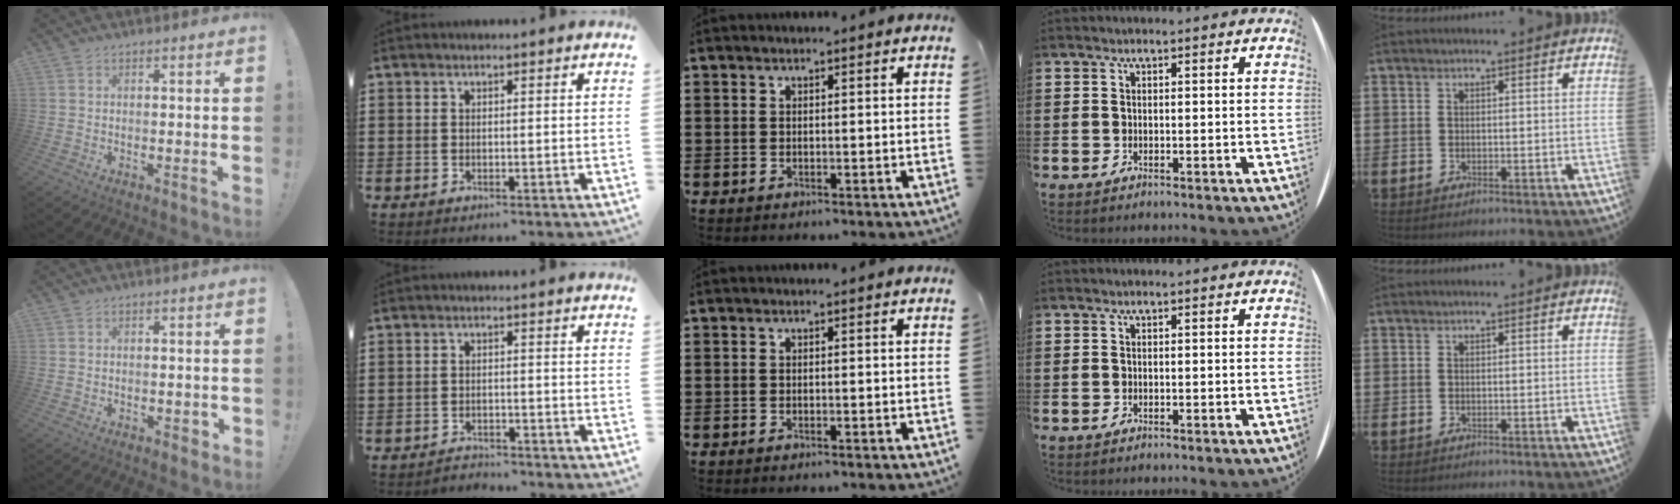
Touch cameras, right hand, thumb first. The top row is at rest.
{"thumb": {"total": 2.0, "force": [-0.4, 1.4, 1.3], "torque": [-0.011, 0.002, -0.005]}, "index": {"total": 2.0, "force": [-2.0, 0.2, -0.2], "torque": [-0.004, 0.002, -0.043]}}